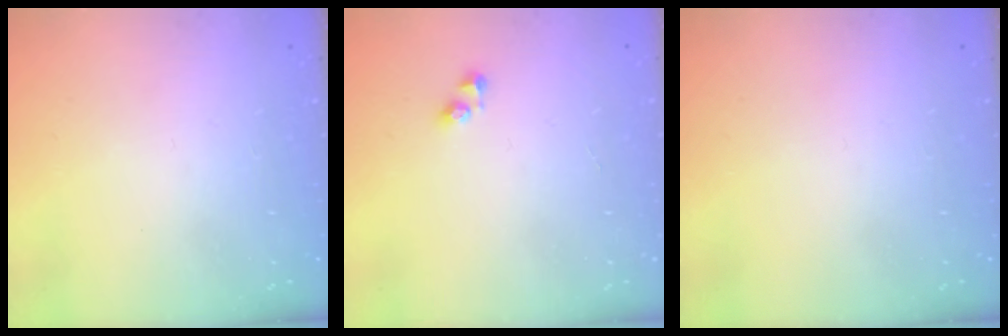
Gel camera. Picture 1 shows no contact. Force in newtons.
{"total": 2.5, "press": 2.5, "slide": 0.2}
{"total": 0.0}